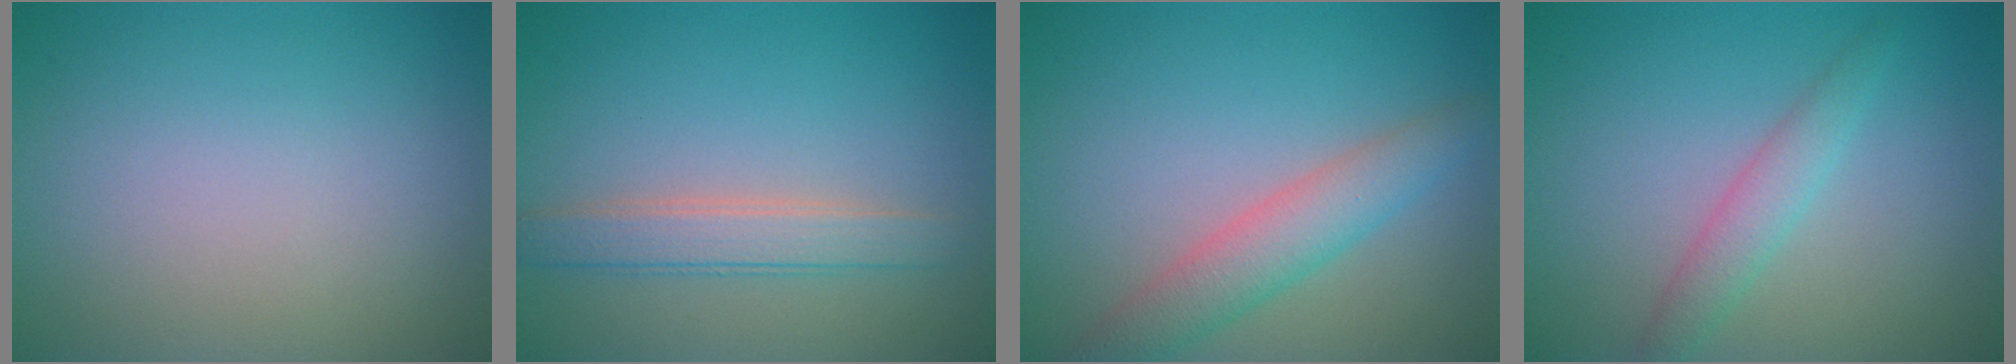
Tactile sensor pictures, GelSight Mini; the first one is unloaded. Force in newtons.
{"total": 2.8, "press": 2.8, "slide": 0.3}
{"total": 3.9, "press": 3.9, "slide": 0.1}
{"total": 2.3, "press": 2.3, "slide": 0.0}